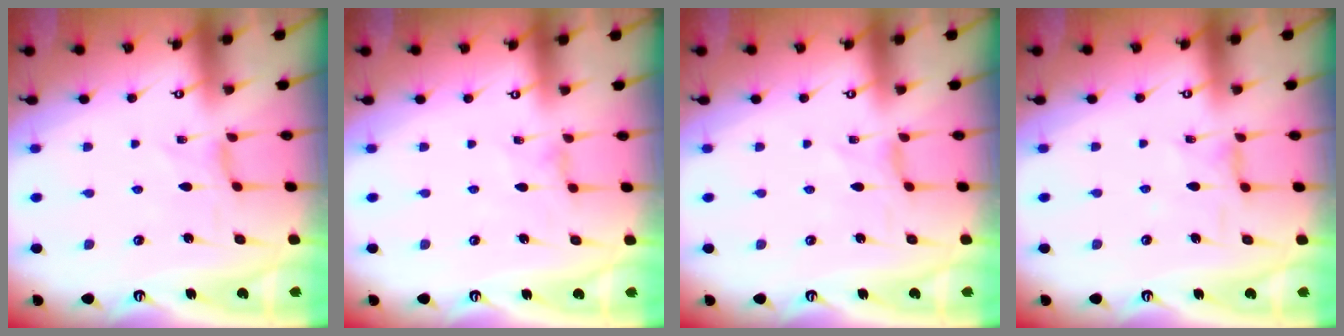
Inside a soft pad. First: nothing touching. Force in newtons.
{"total": 0.8, "press": 0.8, "slide": 0.3}
{"total": 0.0}
{"total": 3.3, "press": 3.3, "slide": 0.5}